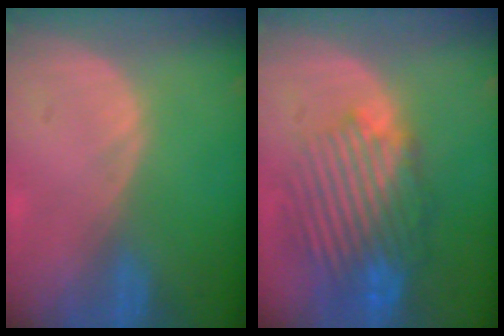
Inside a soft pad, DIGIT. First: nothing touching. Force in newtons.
{"total": 10.2, "press": 9.5, "slide": 3.9}